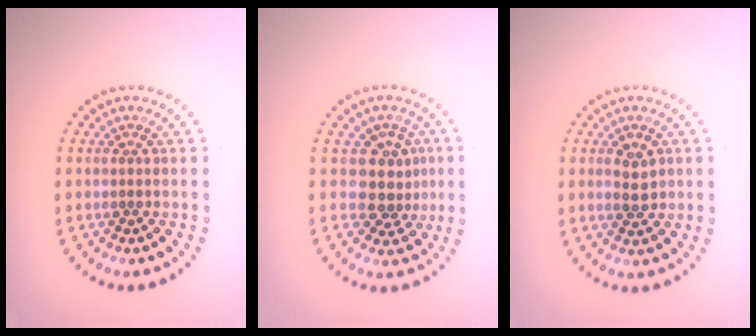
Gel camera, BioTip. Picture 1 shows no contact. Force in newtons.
{"total": 3.2, "press": 2.5, "slide": 2.1}
{"total": 2.2, "press": 2.2, "slide": 0.2}